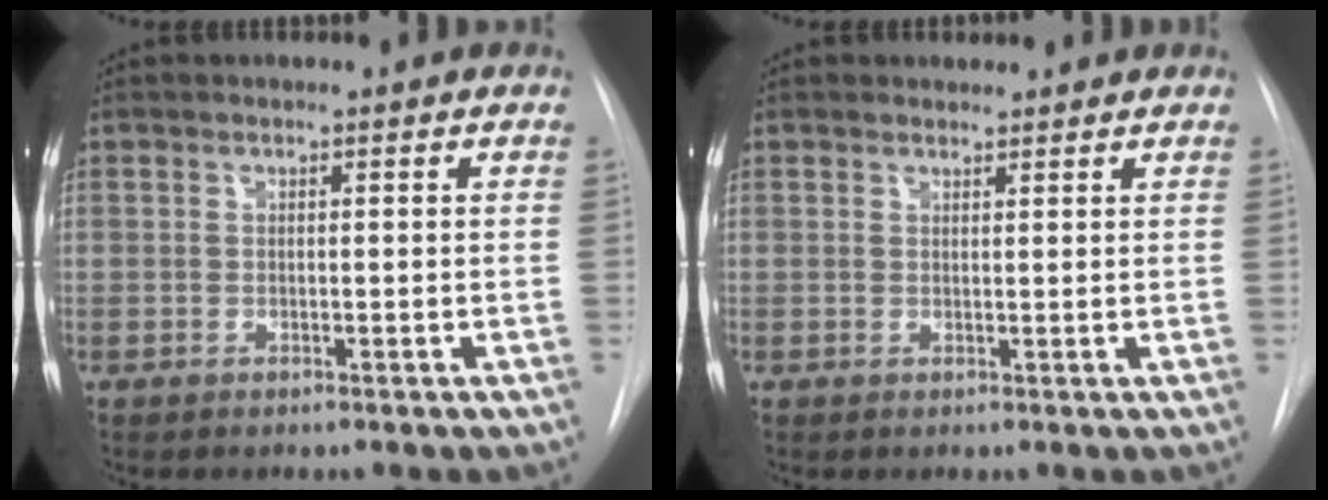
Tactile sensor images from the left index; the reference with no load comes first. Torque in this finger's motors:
{"motor_torque": [0.33, -0.36, -0.05, 0.02]}